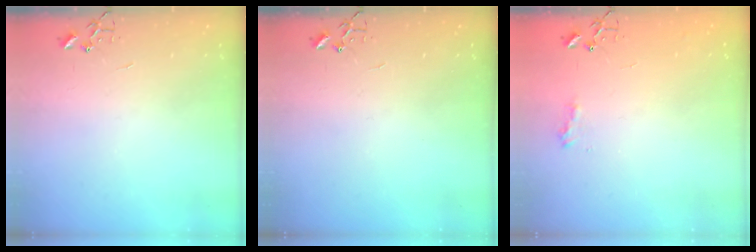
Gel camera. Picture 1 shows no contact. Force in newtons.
{"total": 0.0}
{"total": 7.8, "press": 7.8, "slide": 0.3}